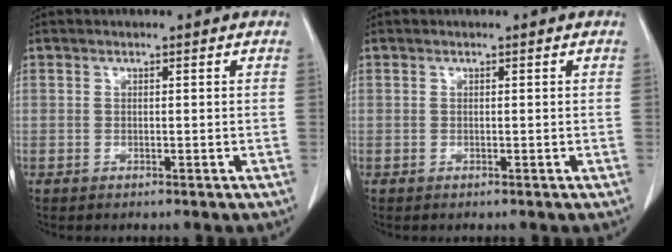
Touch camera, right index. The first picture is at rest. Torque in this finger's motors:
{"motor_torque": [0.00, 0.00, 0.00, 0.00]}